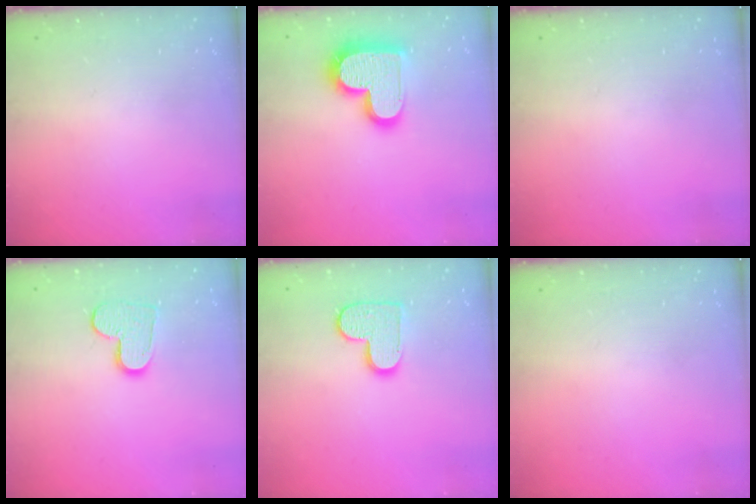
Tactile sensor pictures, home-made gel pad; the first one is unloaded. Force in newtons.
{"total": 17.7, "press": 17.6, "slide": 1.3}
{"total": 0.0}
{"total": 9.4, "press": 9.4, "slide": 0.6}
{"total": 10.5, "press": 10.5, "slide": 0.5}
{"total": 0.0}